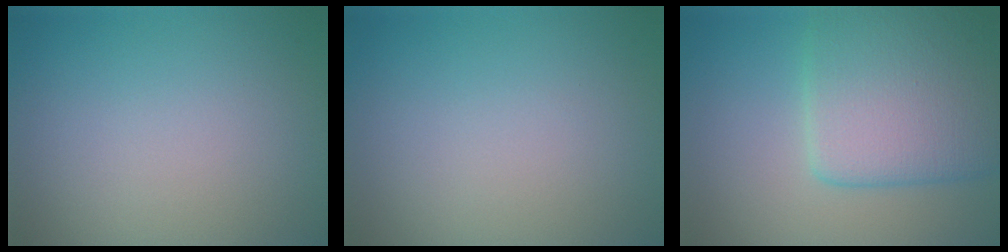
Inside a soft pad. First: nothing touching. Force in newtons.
{"total": 0.0}
{"total": 7.5, "press": 7.5, "slide": 0.2}